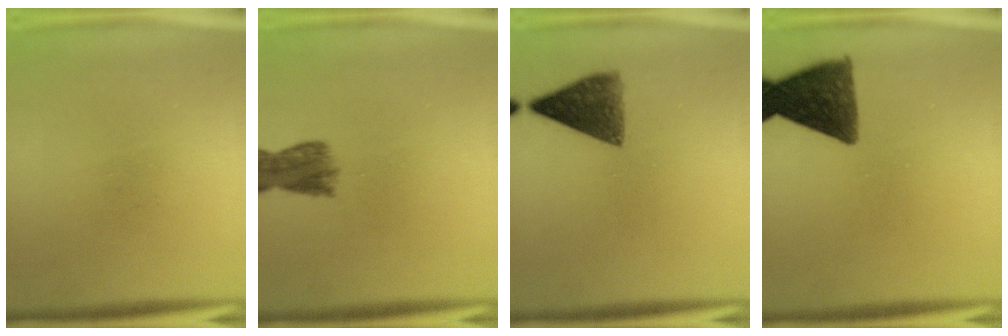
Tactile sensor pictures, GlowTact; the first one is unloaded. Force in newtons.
{"total": 4.8}
{"total": 7.2}
{"total": 11.0}